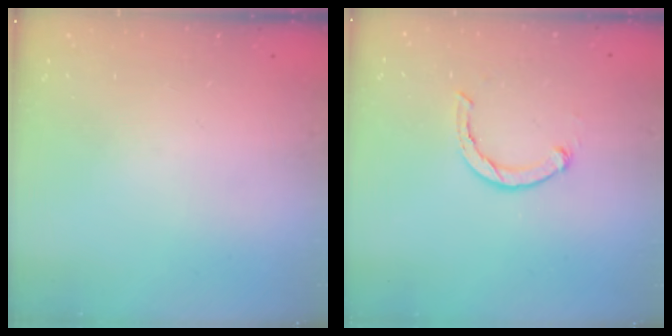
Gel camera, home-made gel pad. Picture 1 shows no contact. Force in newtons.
{"total": 1.9, "press": 1.9, "slide": 0.3}